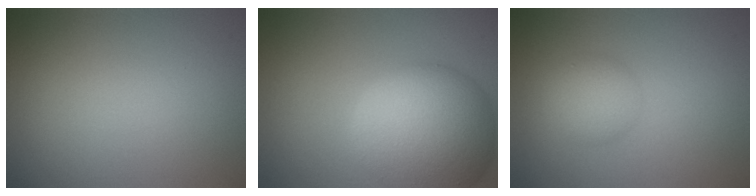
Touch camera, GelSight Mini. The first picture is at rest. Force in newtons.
{"total": 11.7, "press": 11.7, "slide": 0.6}
{"total": 3.0, "press": 3.0, "slide": 0.1}